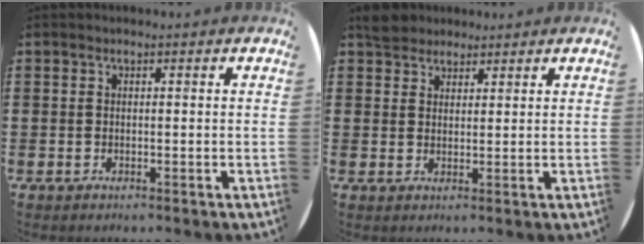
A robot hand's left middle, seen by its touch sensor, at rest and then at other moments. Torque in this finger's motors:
{"motor_torque": [0.52, -0.48, 0.10, 0.02]}